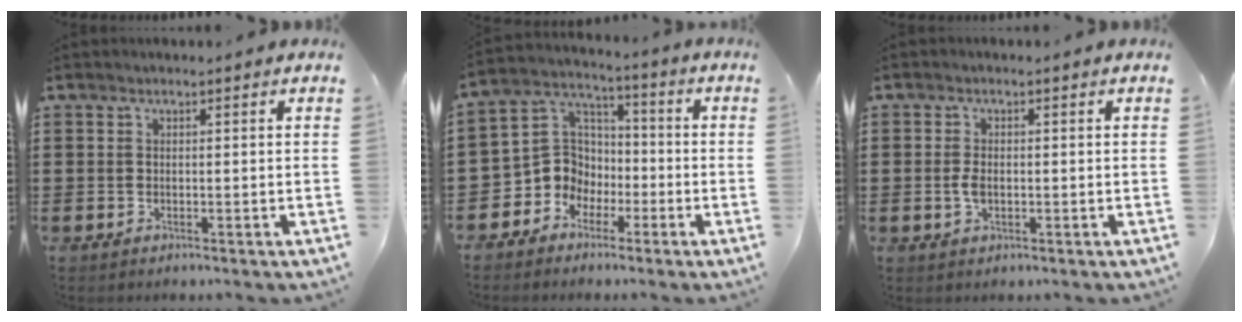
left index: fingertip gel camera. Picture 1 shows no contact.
{"total": 8.4, "force": [-3.0, 7.4, 2.5], "torque": [-0.094, 0.008, -0.064]}
{"total": 2.5, "force": [-0.2, 1.2, 2.2], "torque": [-0.058, -0.004, -0.008]}